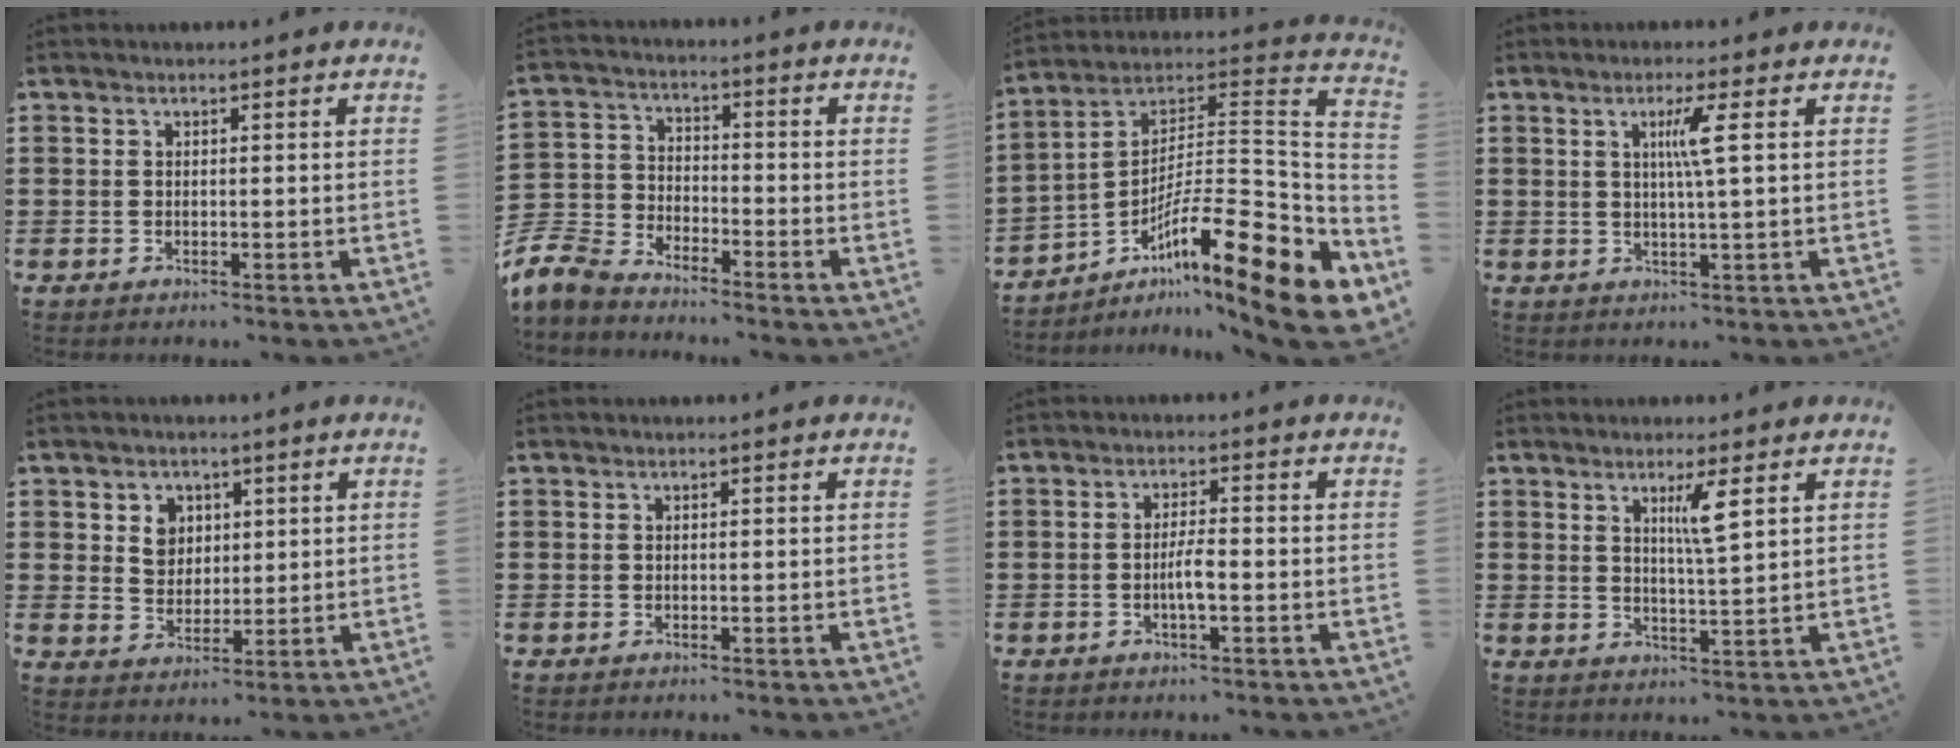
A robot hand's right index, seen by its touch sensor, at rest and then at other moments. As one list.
[{"total": 6.7, "force": [-6.4, 1.5, 1.3], "torque": [-0.060, -0.002, -0.138]}, {"total": 16.6, "force": [-9.0, 3.3, 13.5], "torque": [-0.199, -0.006, -0.170]}, {"total": 4.1, "force": [0.9, -0.5, 3.9], "torque": [-0.078, -0.005, 0.010]}, {"total": 4.5, "force": [1.7, 3.8, 1.7], "torque": [-0.041, 0.010, 0.027]}, {"total": 0.0}, {"total": 3.3, "force": [-1.0, 0.6, 3.1], "torque": [-0.071, -0.002, -0.023]}, {"total": 4.1, "force": [1.9, 0.0, 3.6], "torque": [-0.069, -0.006, 0.028]}]